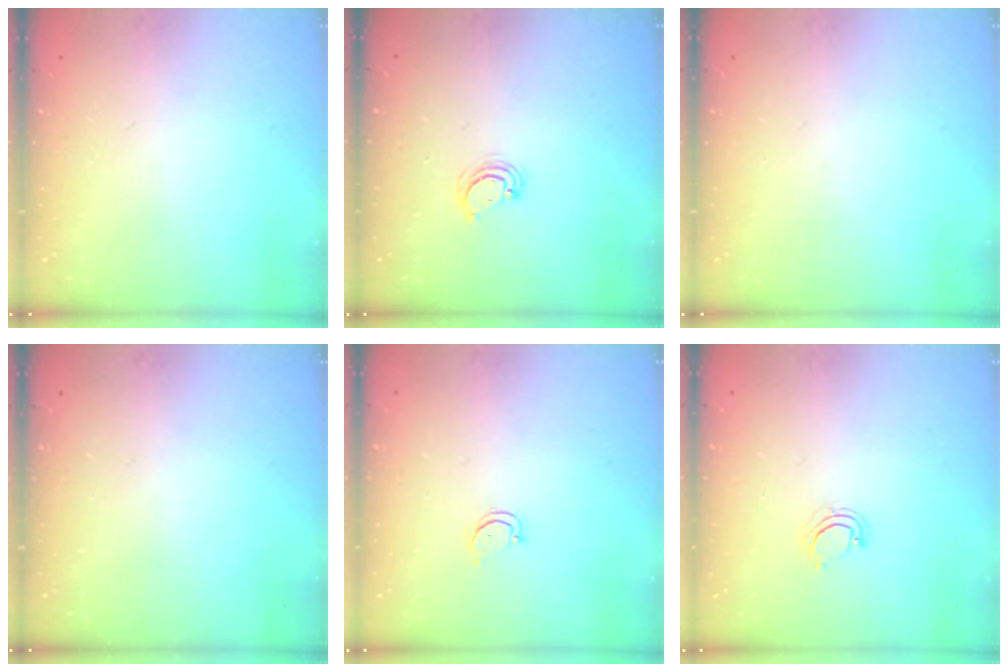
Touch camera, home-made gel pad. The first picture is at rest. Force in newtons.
{"total": 3.2, "press": 3.2, "slide": 0.3}
{"total": 0.0}
{"total": 0.0}
{"total": 2.6, "press": 2.6, "slide": 0.2}
{"total": 2.2, "press": 2.2, "slide": 0.1}